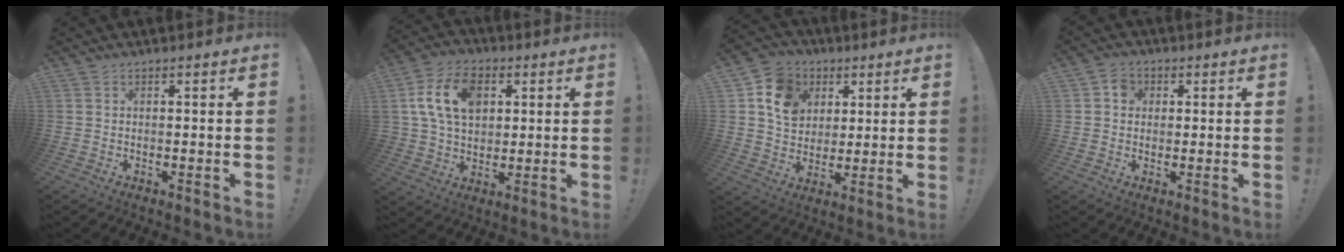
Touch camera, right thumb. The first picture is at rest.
{"total": 14.9, "force": [4.6, 10.7, 9.3], "torque": [-0.161, -0.001, 0.088]}
{"total": 12.5, "force": [4.8, 10.3, 5.3], "torque": [-0.075, -0.016, 0.098]}
{"total": 4.4, "force": [0.9, 3.8, 1.9], "torque": [-0.027, 0.005, 0.016]}